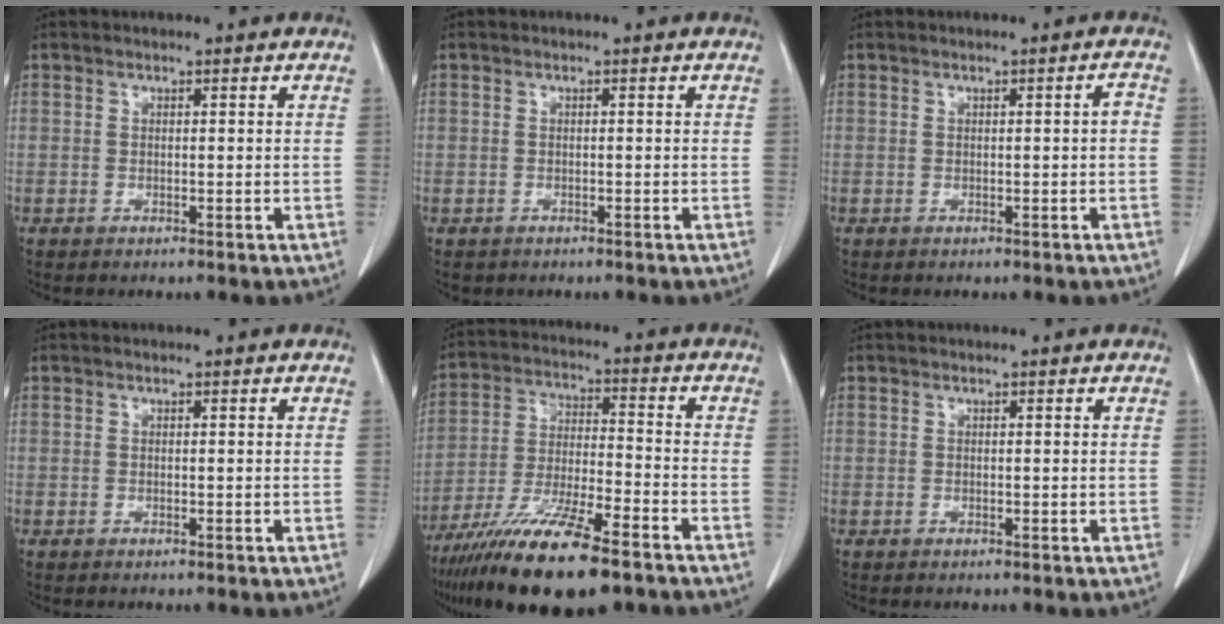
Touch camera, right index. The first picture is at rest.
{"total": 1.0, "force": [-0.6, 0.9, 0.0], "torque": [-0.010, 0.003, -0.005]}
{"total": 1.2, "force": [-0.2, 0.1, 1.1], "torque": [-0.013, 0.001, -0.002]}
{"total": 0.0}
{"total": 17.3, "force": [-12.0, 2.6, 12.1], "torque": [-0.224, -0.041, -0.214]}
{"total": 0.0}